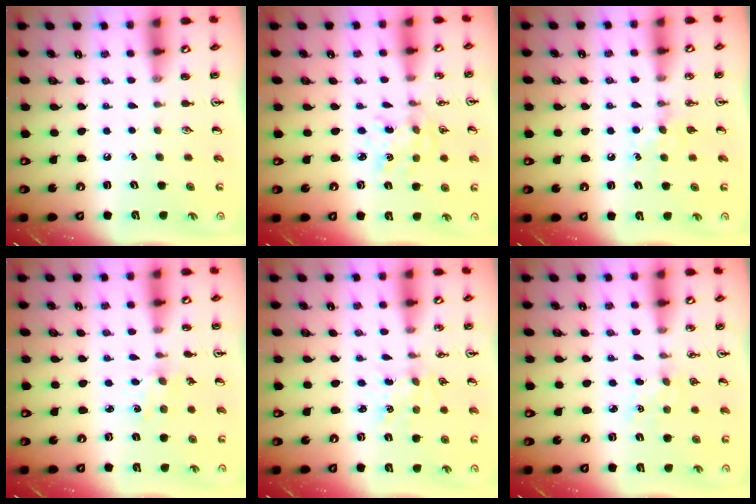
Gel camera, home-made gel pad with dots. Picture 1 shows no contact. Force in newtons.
{"total": 2.1, "press": 2.1, "slide": 0.1}
{"total": 5.1, "press": 5.0, "slide": 0.7}
{"total": 0.7, "press": 0.7, "slide": 0.2}
{"total": 2.3, "press": 2.3, "slide": 0.3}
{"total": 5.0, "press": 5.0, "slide": 0.6}